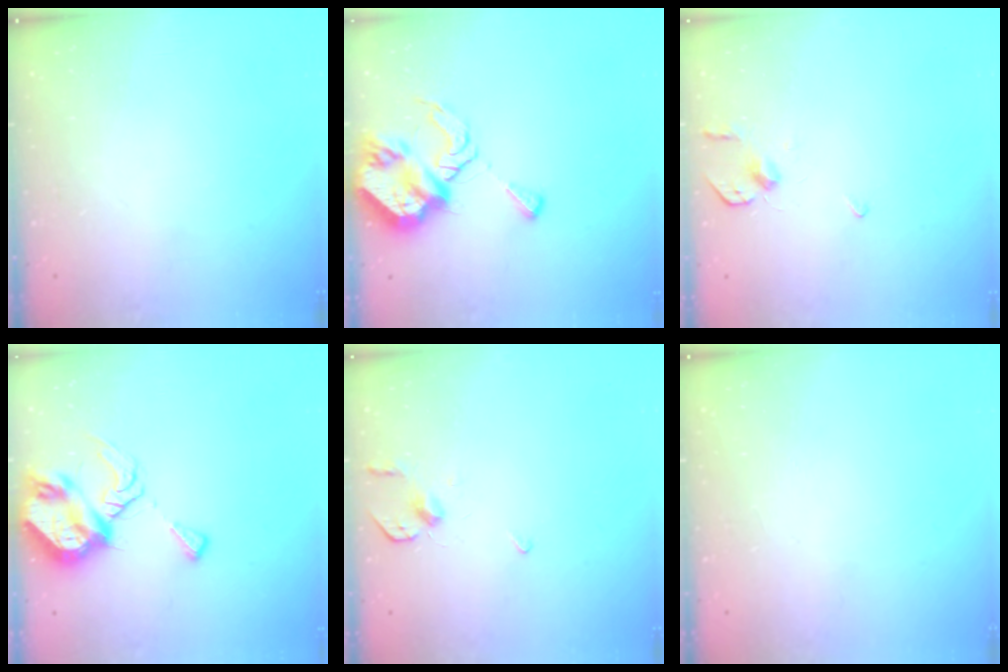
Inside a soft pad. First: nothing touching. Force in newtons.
{"total": 9.7, "press": 9.6, "slide": 1.1}
{"total": 3.5, "press": 3.4, "slide": 0.7}
{"total": 10.4, "press": 10.3, "slide": 1.3}
{"total": 3.5, "press": 3.4, "slide": 0.7}
{"total": 1.8, "press": 1.8, "slide": 0.1}